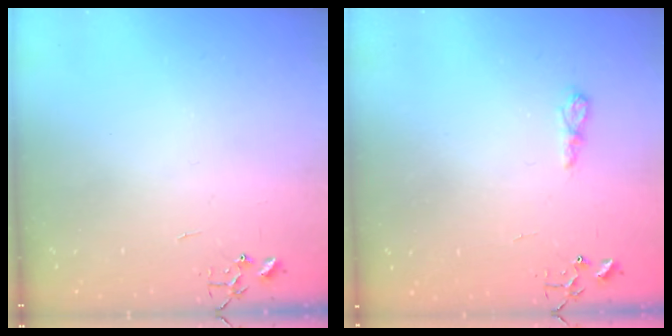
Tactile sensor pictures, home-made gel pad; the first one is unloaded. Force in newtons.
{"total": 5.5, "press": 5.5, "slide": 0.6}